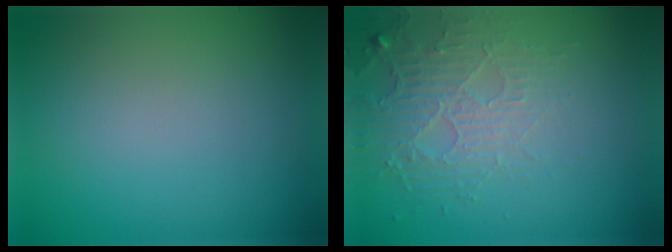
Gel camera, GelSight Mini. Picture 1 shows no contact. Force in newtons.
{"total": 3.8, "press": 2.9, "slide": 2.4}